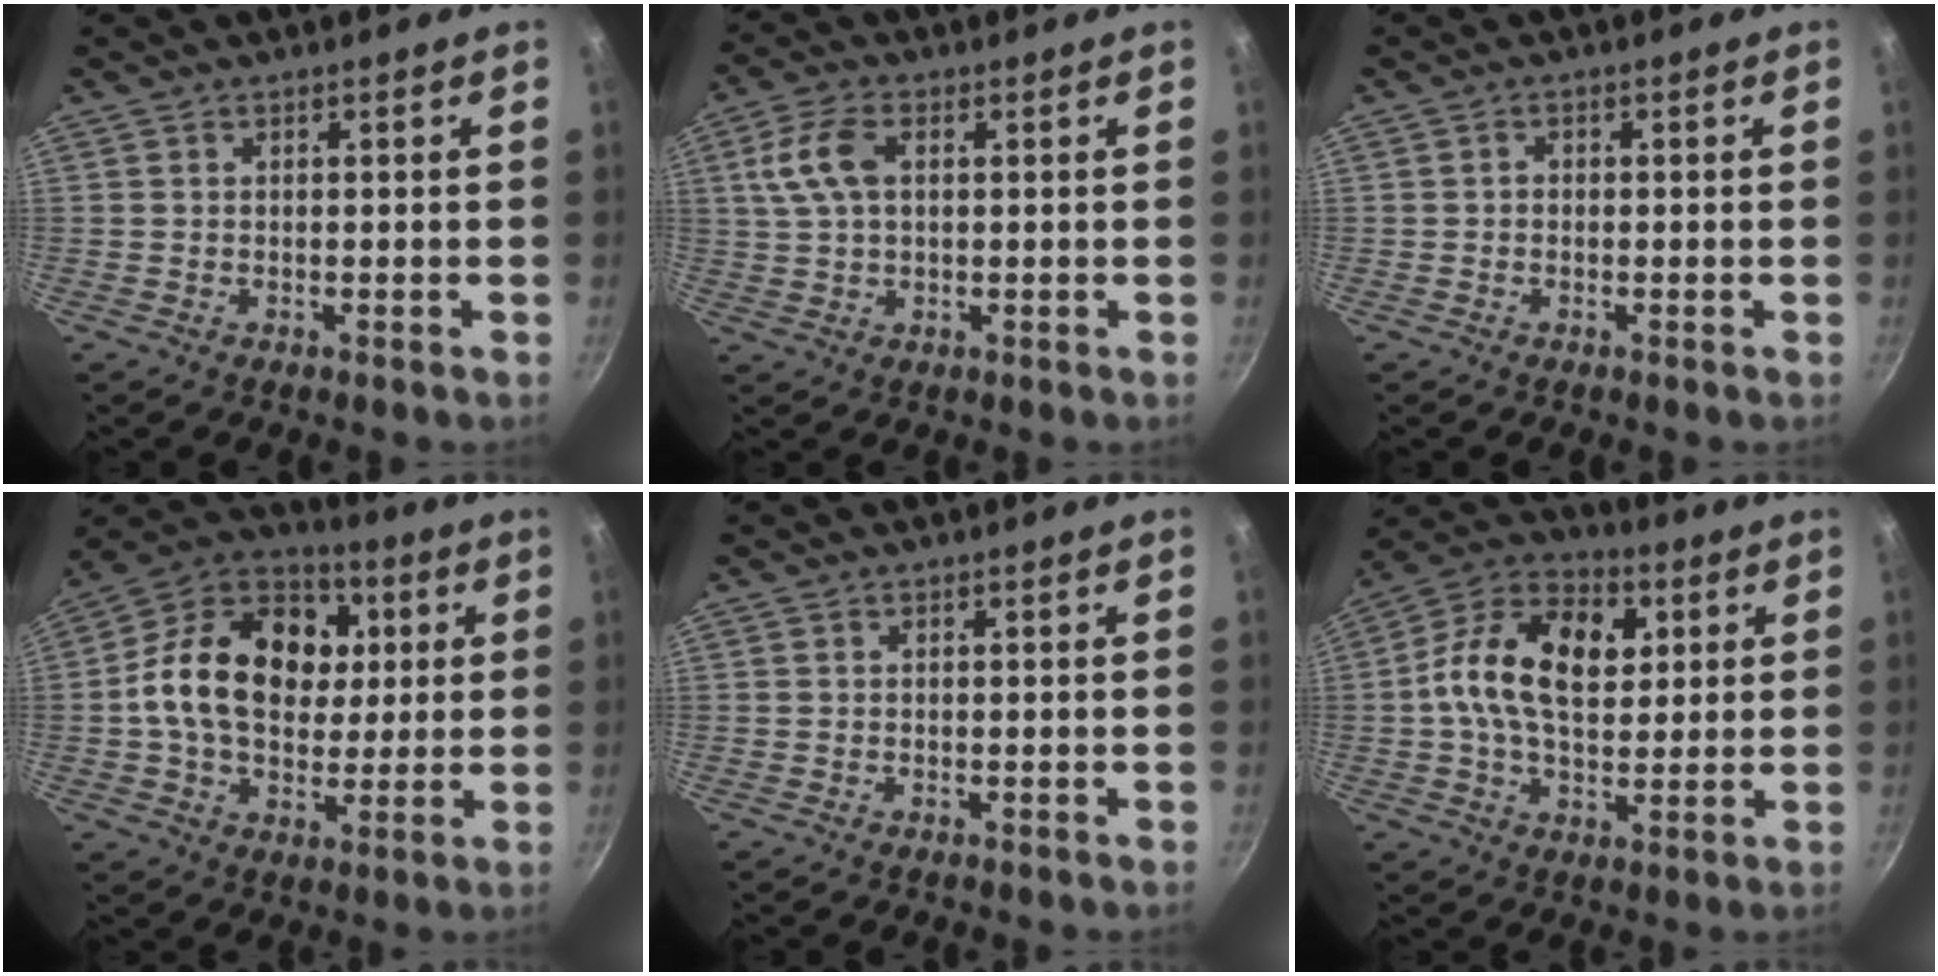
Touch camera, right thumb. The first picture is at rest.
{"total": 7.7, "force": [1.8, 4.5, 6.0], "torque": [-0.120, 0.010, 0.032]}
{"total": 1.0, "force": [-0.2, 0.8, 0.5], "torque": [-0.008, 0.004, -0.004]}
{"total": 20.7, "force": [2.6, 15.1, 13.9], "torque": [-0.207, 0.020, 0.028]}
{"total": 0.0}
{"total": 16.8, "force": [3.0, 10.7, 12.6], "torque": [-0.191, 0.015, 0.031]}